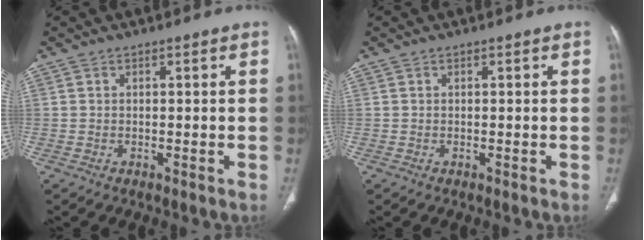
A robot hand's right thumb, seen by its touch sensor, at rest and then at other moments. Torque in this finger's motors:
{"motor_torque": [2.54, 2.47, 0.04, -0.04, 0.03]}